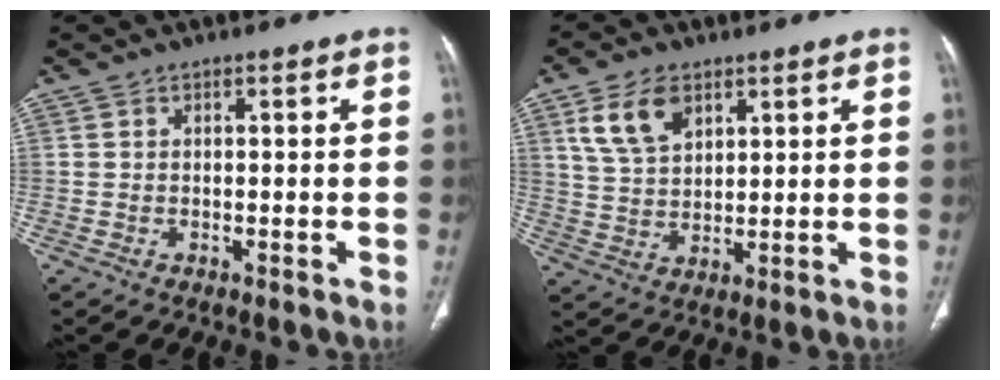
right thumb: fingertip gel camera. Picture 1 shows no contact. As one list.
[{"total": 9.1, "force": [4.6, 5.5, 5.6], "torque": [-0.093, -0.014, 0.094]}]